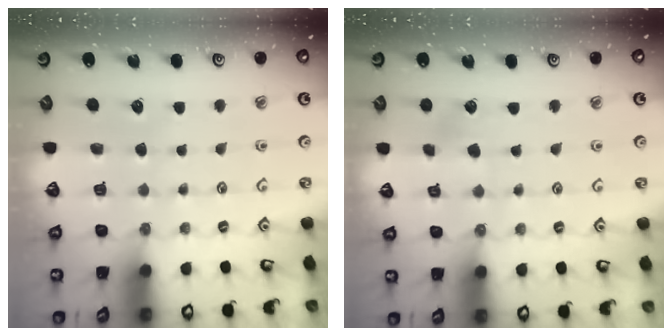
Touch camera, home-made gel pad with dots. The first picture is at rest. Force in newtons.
{"total": 2.9, "press": 2.9, "slide": 0.2}